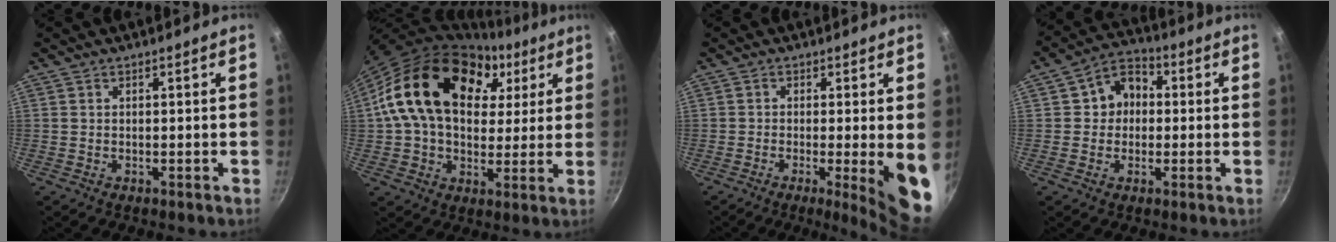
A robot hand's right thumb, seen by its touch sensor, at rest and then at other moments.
{"total": 25.1, "force": [7.7, 17.1, 16.6], "torque": [-0.268, 0.017, 0.119]}
{"total": 9.1, "force": [-1.6, 1.2, 8.8], "torque": [-0.113, -0.011, -0.020]}
{"total": 8.0, "force": [0.6, 6.9, 4.0], "torque": [-0.023, 0.017, -0.005]}